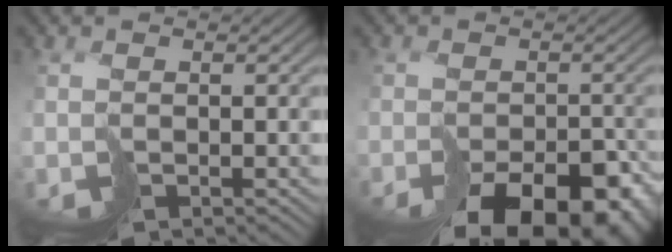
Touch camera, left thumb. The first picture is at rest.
{"total": 13.9, "force": [-9.3, 7.4, 7.2], "torque": [-0.087, -0.039, -0.091]}